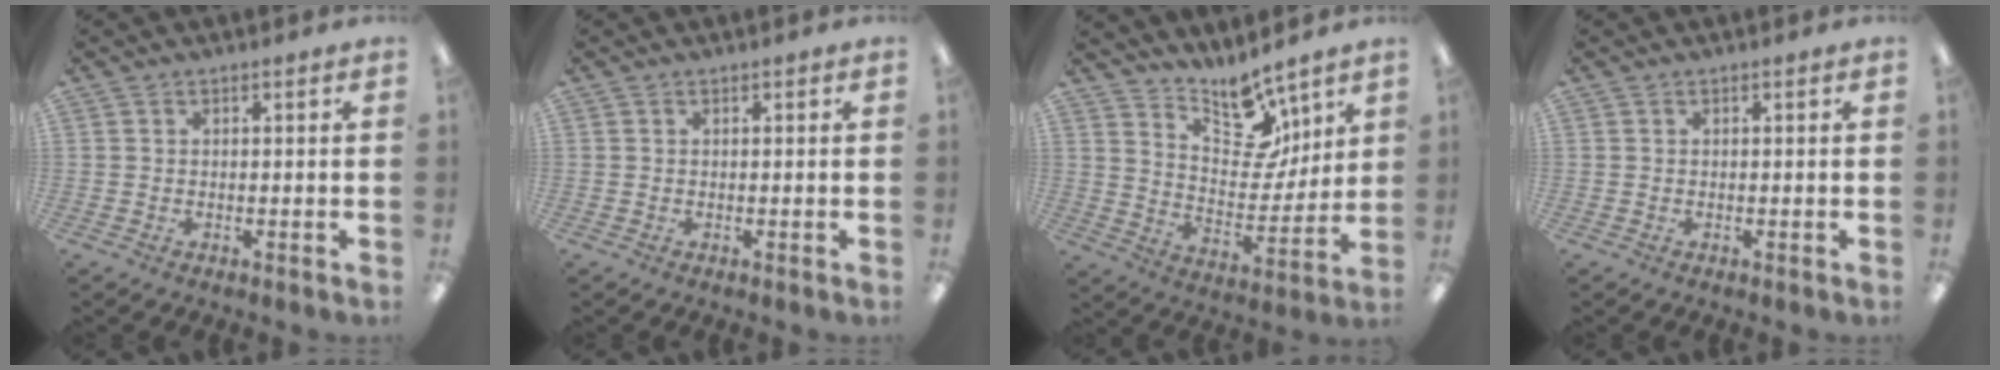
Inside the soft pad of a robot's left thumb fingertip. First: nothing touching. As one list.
[{"total": 0.0}, {"total": 13.3, "force": [10.5, 6.0, 5.5], "torque": [-0.075, -0.082, 0.192]}, {"total": 0.0}]